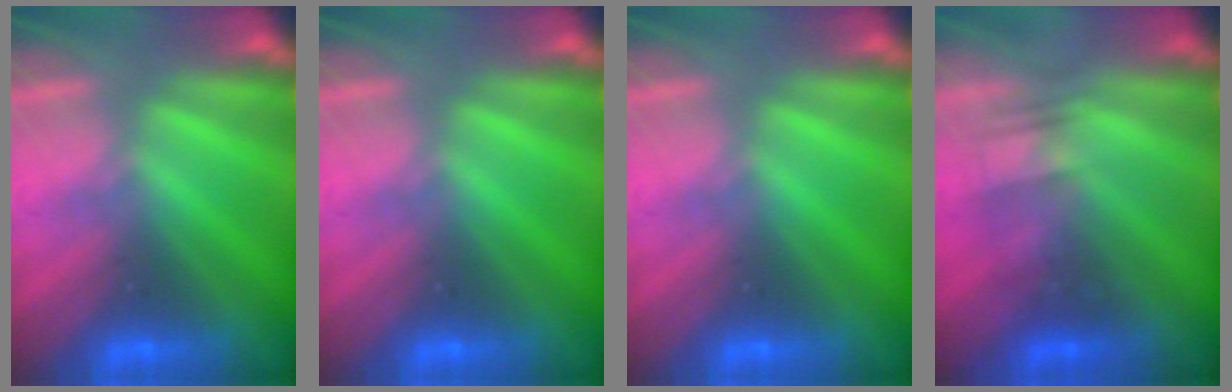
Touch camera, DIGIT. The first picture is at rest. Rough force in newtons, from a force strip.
{"total": 0.0}
{"total": 0.0}
{"total": 2.2}